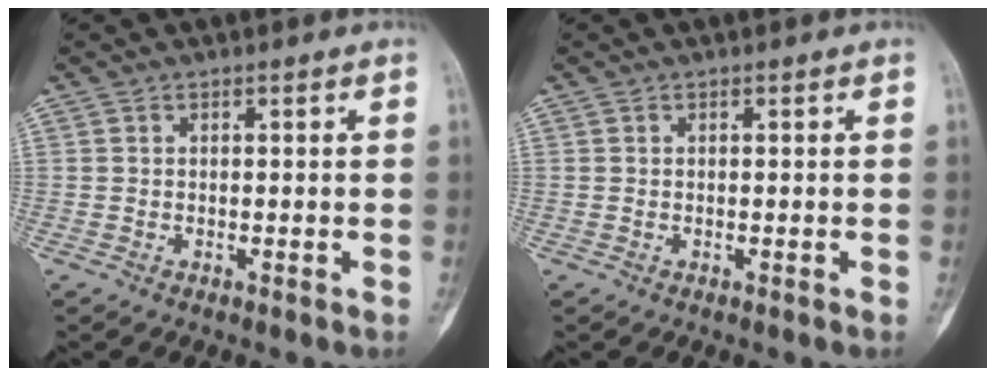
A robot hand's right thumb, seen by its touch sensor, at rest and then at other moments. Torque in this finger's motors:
{"motor_torque": [-0.12, -0.12, 0.21, 0.01, -0.02]}